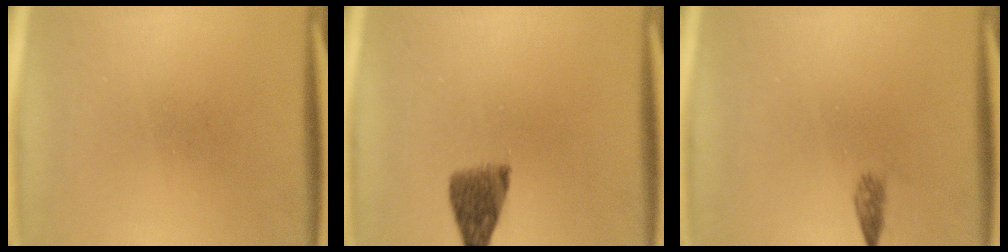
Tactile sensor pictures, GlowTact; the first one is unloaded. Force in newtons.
{"total": 5.4}
{"total": 1.3}